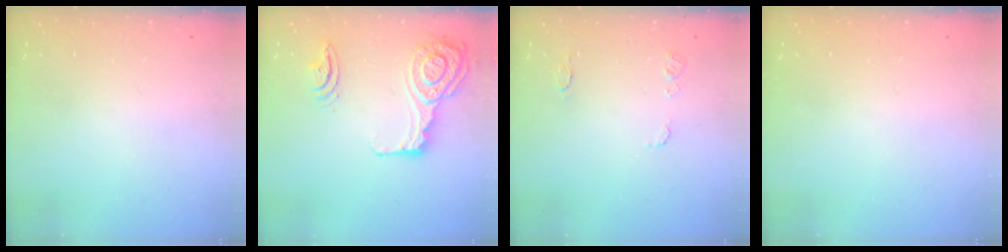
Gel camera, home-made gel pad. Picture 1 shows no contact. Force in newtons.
{"total": 18.9, "press": 18.6, "slide": 3.2}
{"total": 7.1, "press": 7.0, "slide": 0.7}
{"total": 0.0}